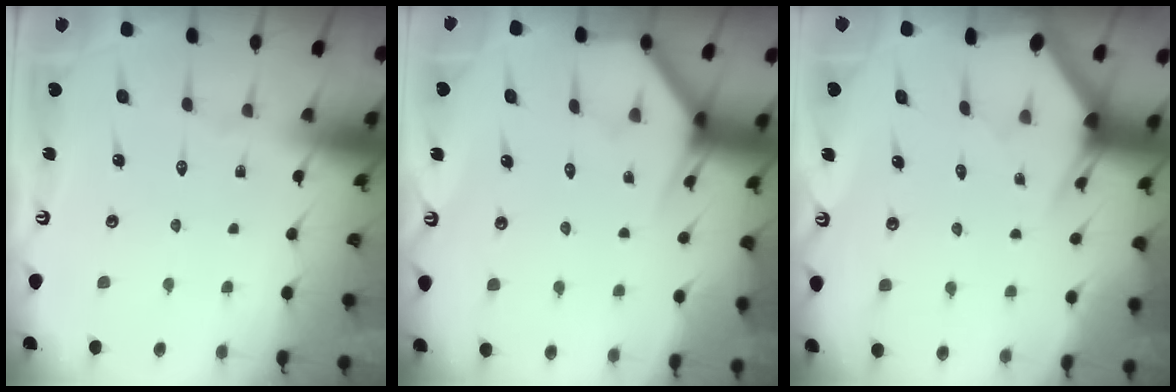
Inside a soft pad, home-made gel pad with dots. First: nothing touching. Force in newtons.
{"total": 3.9, "press": 3.9, "slide": 0.4}
{"total": 3.0, "press": 3.0, "slide": 0.0}